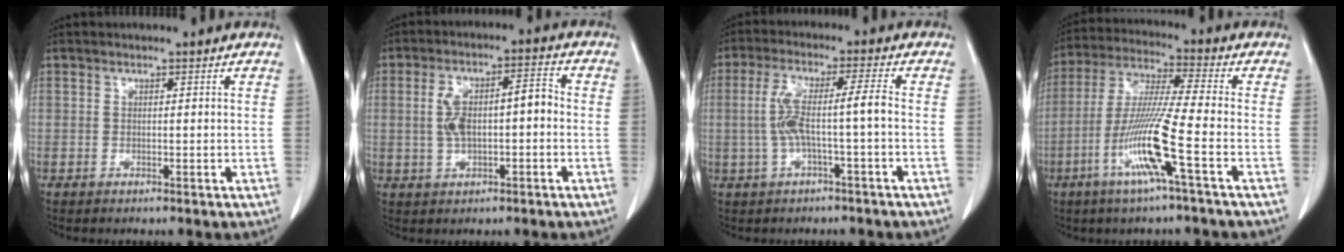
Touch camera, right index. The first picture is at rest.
{"total": 7.9, "force": [-0.4, 2.9, 7.4], "torque": [-0.146, 0.031, -0.003]}
{"total": 6.7, "force": [-1.0, -0.1, 6.6], "torque": [-0.140, 0.021, -0.014]}
{"total": 12.2, "force": [-4.7, -1.2, 11.2], "torque": [-0.227, -0.013, -0.096]}